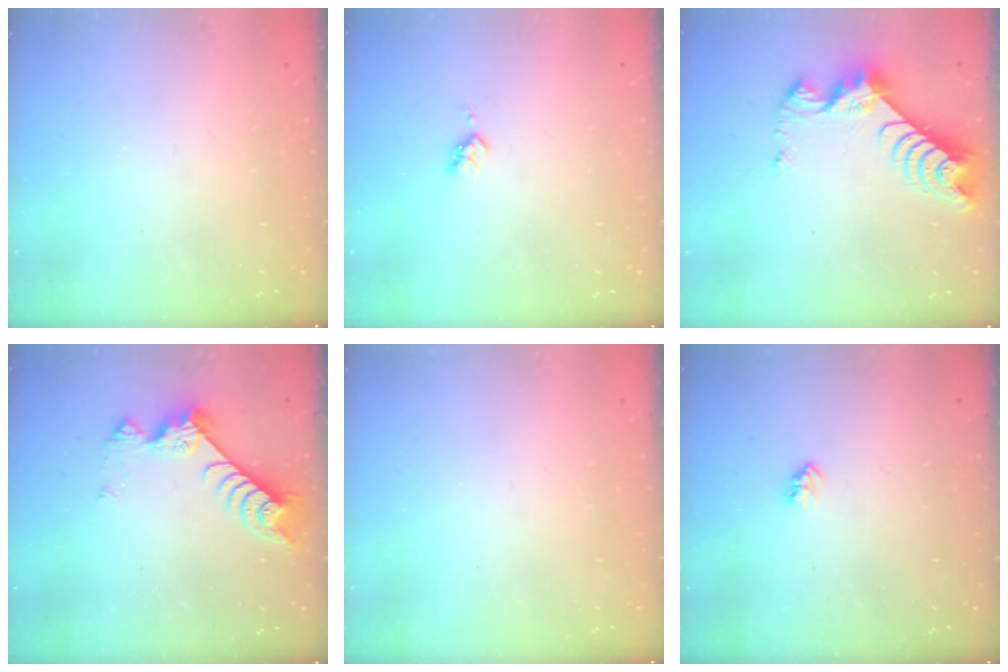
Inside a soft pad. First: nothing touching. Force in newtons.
{"total": 3.2, "press": 3.2, "slide": 0.4}
{"total": 9.3, "press": 9.2, "slide": 0.8}
{"total": 9.0, "press": 9.0, "slide": 1.0}
{"total": 0.0}
{"total": 2.6, "press": 2.6, "slide": 0.4}